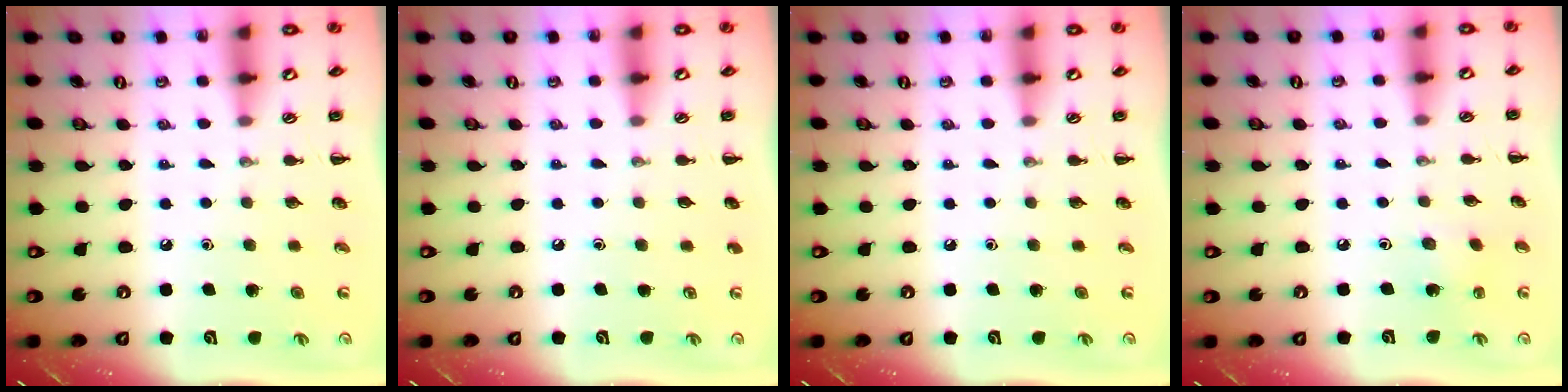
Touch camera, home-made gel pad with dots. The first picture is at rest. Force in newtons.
{"total": 0.0}
{"total": 0.0}
{"total": 1.5, "press": 1.3, "slide": 0.6}